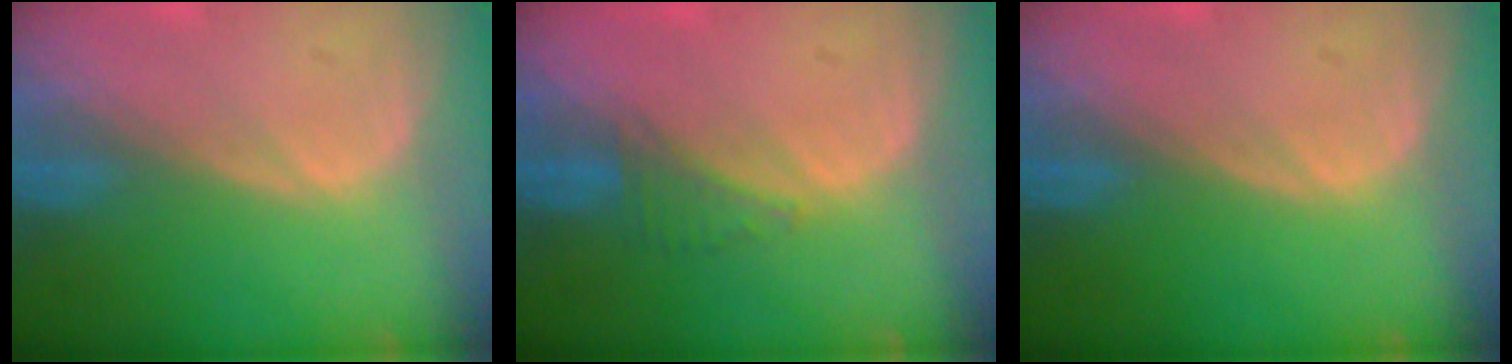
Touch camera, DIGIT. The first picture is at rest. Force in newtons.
{"total": 1.9, "press": 1.8, "slide": 0.7}
{"total": 0.0}